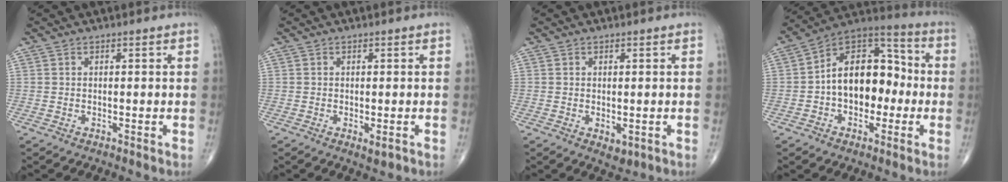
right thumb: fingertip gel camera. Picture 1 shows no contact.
{"total": 1.8, "force": [-0.7, 0.7, 1.5], "torque": [-0.020, -0.003, -0.008]}
{"total": 2.4, "force": [-0.5, 1.4, 1.8], "torque": [-0.017, -0.002, 0.000]}
{"total": 16.2, "force": [-1.4, 10.6, 12.1], "torque": [-0.151, 0.048, -0.033]}